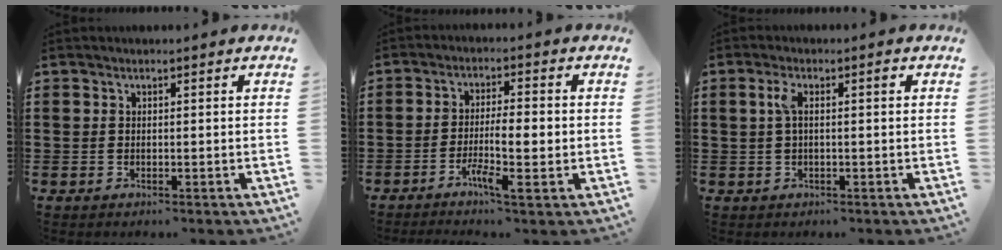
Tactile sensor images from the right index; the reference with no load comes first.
{"total": 5.7, "force": [-1.6, 1.0, 5.3], "torque": [-0.099, -0.004, -0.031]}
{"total": 2.9, "force": [0.4, 0.6, 2.9], "torque": [-0.055, 0.005, 0.004]}